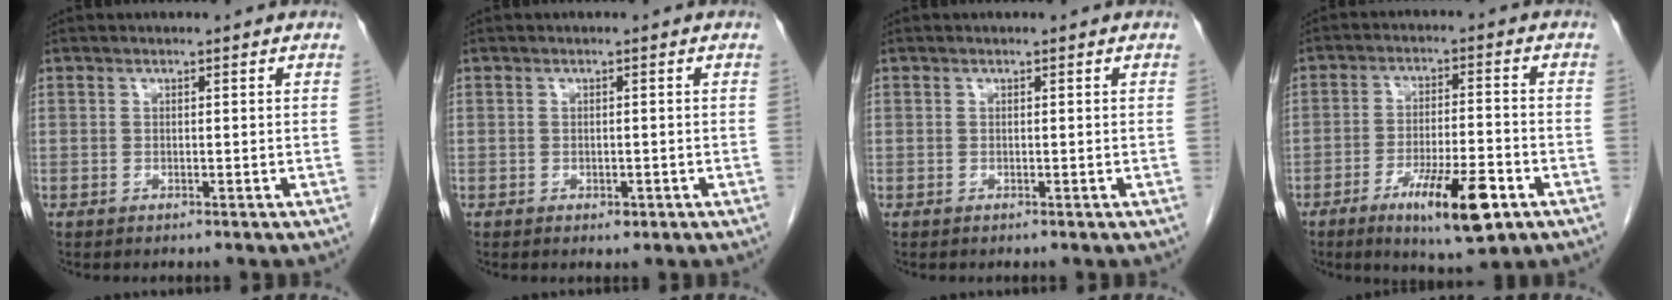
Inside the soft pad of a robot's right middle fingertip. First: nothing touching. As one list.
[{"total": 1.1, "force": [-0.5, 0.7, 0.7], "torque": [-0.009, 0.000, -0.003]}, {"total": 0.0}, {"total": 10.8, "force": [-5.5, 1.7, 9.1], "torque": [-0.155, -0.015, -0.085]}]